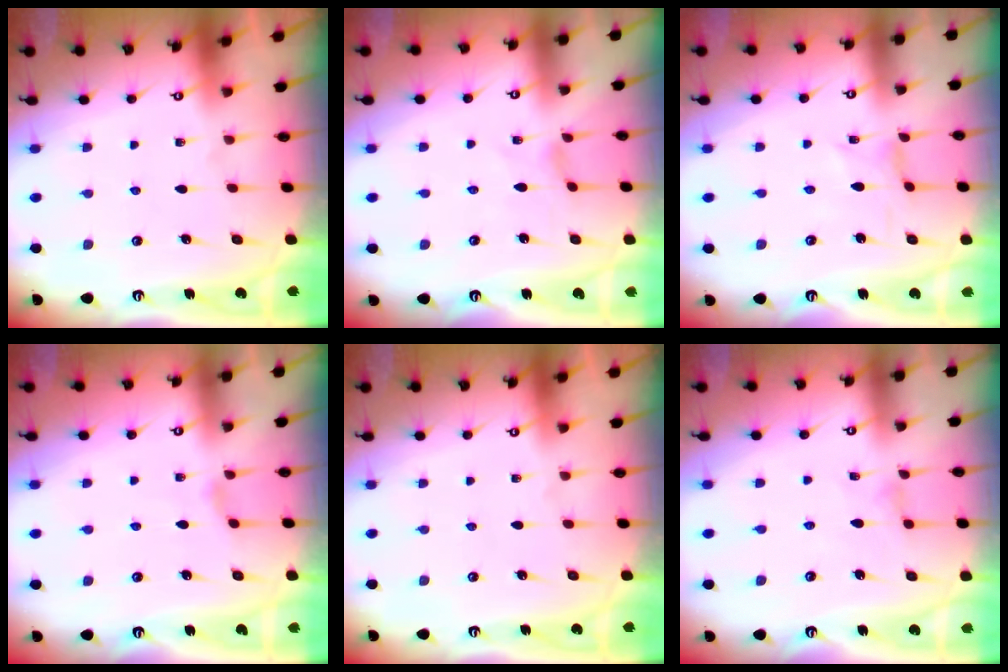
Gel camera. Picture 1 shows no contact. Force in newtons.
{"total": 0.8, "press": 0.8, "slide": 0.2}
{"total": 0.0}
{"total": 0.8, "press": 0.7, "slide": 0.3}
{"total": 0.0}
{"total": 1.1, "press": 1.1, "slide": 0.2}